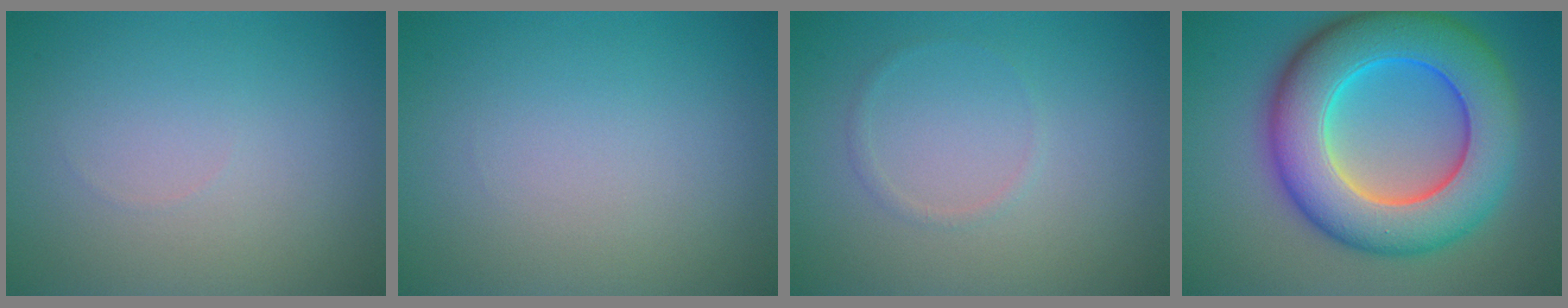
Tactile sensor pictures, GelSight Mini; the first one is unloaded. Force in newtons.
{"total": 0.0}
{"total": 0.7, "press": 0.7, "slide": 0.0}
{"total": 12.2, "press": 12.2, "slide": 0.2}